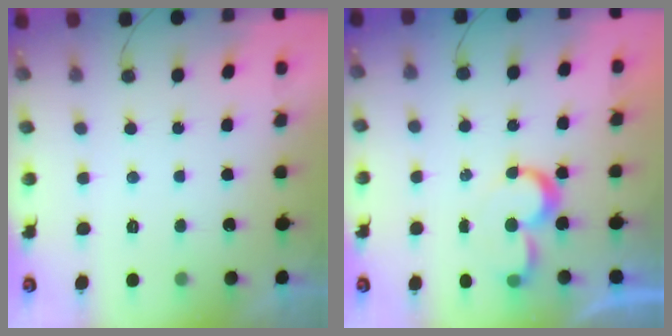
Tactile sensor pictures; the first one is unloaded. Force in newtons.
{"total": 6.5, "press": 6.5, "slide": 0.5}